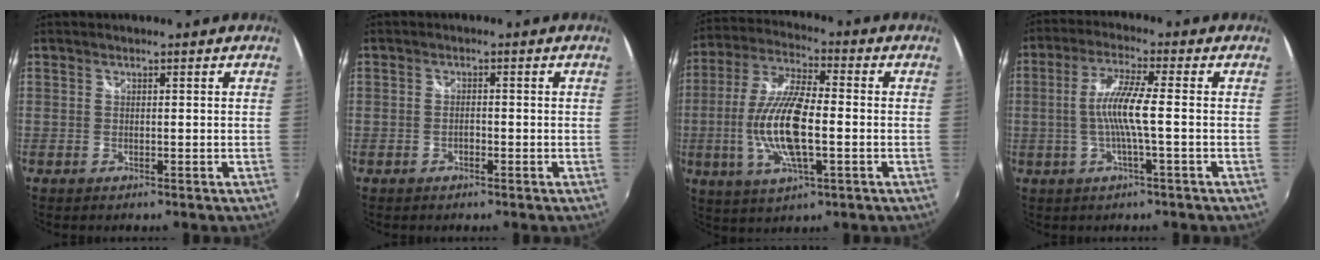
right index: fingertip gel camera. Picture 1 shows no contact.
{"total": 1.1, "force": [-0.6, 0.6, 0.7], "torque": [-0.014, 0.001, -0.012]}
{"total": 14.5, "force": [-2.3, 4.4, 13.6], "torque": [-0.277, -0.004, -0.045]}
{"total": 7.4, "force": [-1.0, -0.2, 7.3], "torque": [-0.151, 0.001, -0.018]}